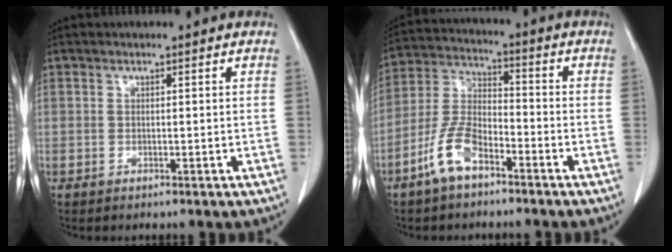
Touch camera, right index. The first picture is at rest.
{"total": 8.7, "force": [-5.3, 3.5, 5.9], "torque": [-0.138, 0.007, -0.111]}